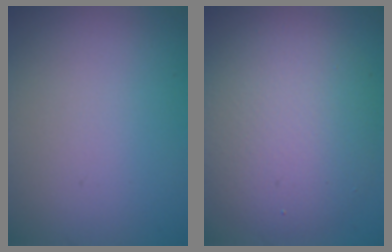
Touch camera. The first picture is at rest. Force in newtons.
{"total": 7.5, "press": 7.5, "slide": 0.5}